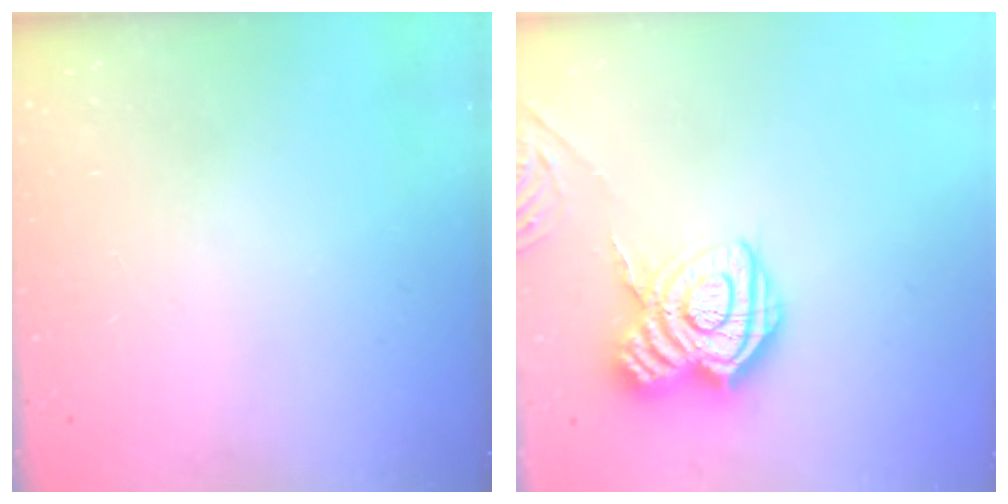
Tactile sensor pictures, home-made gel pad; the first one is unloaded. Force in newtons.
{"total": 13.3, "press": 13.3, "slide": 0.8}